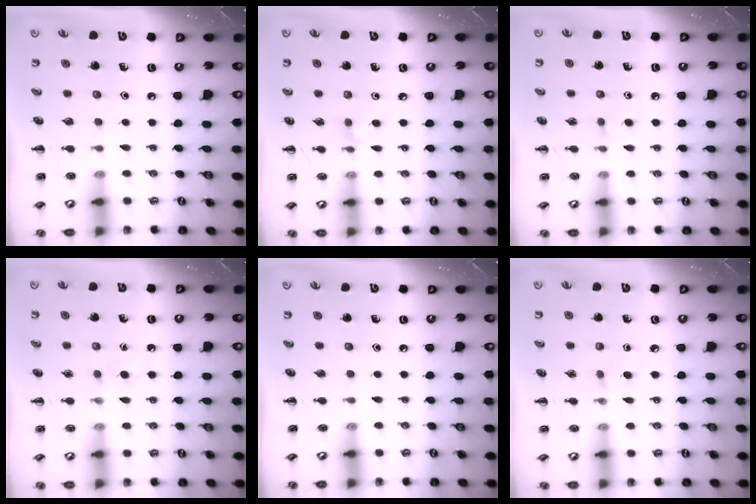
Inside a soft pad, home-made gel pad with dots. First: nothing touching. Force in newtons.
{"total": 4.7, "press": 4.5, "slide": 1.6}
{"total": 2.2, "press": 2.0, "slide": 1.0}
{"total": 2.7, "press": 2.5, "slide": 1.0}
{"total": 0.0}
{"total": 1.5, "press": 1.3, "slide": 0.8}